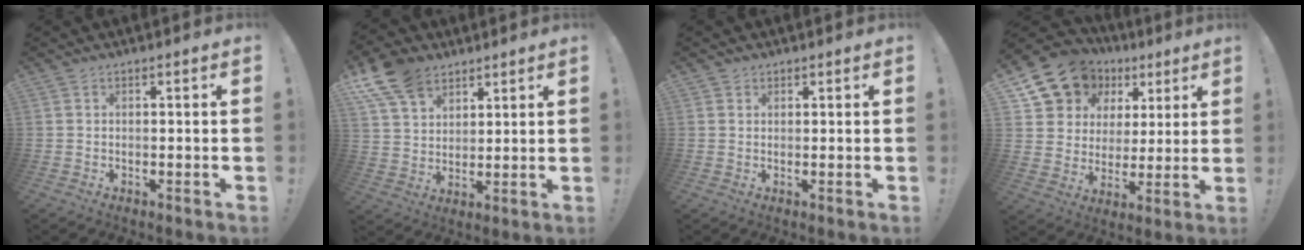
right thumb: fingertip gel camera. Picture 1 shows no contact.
{"total": 12.1, "force": [8.0, 7.6, 4.9], "torque": [-0.100, -0.038, 0.159]}
{"total": 1.2, "force": [0.8, 0.8, 0.2], "torque": [-0.003, -0.001, 0.016]}
{"total": 14.4, "force": [8.3, 11.0, 4.3], "torque": [-0.081, -0.045, 0.173]}